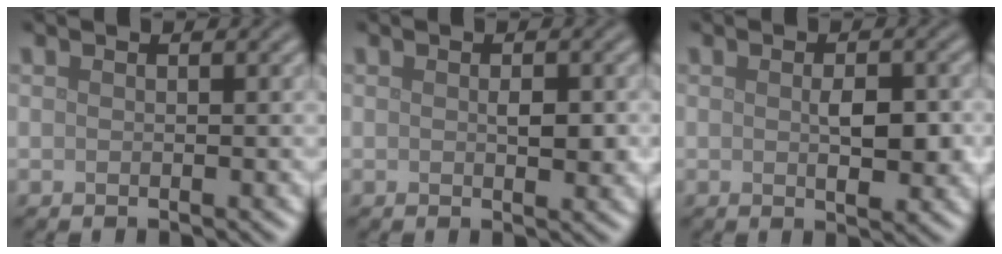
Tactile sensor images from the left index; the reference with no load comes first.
{"total": 1.7, "force": [0.1, 0.8, 1.5], "torque": [-0.023, -0.002, 0.003]}
{"total": 3.1, "force": [0.0, 1.4, 2.8], "torque": [-0.048, -0.005, 0.003]}